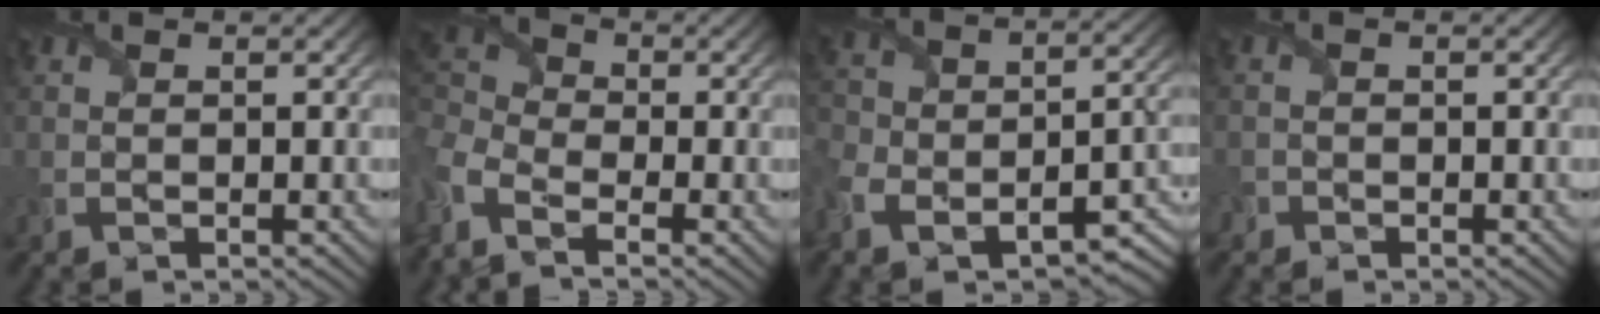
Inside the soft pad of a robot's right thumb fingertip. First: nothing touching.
{"total": 6.3, "force": [-3.5, 3.6, 3.9], "torque": [-0.113, -0.015, -0.079]}
{"total": 12.5, "force": [-6.9, 7.4, 7.3], "torque": [-0.143, -0.045, -0.104]}
{"total": 1.0, "force": [-0.7, 0.7, -0.1], "torque": [0.007, -0.004, -0.016]}